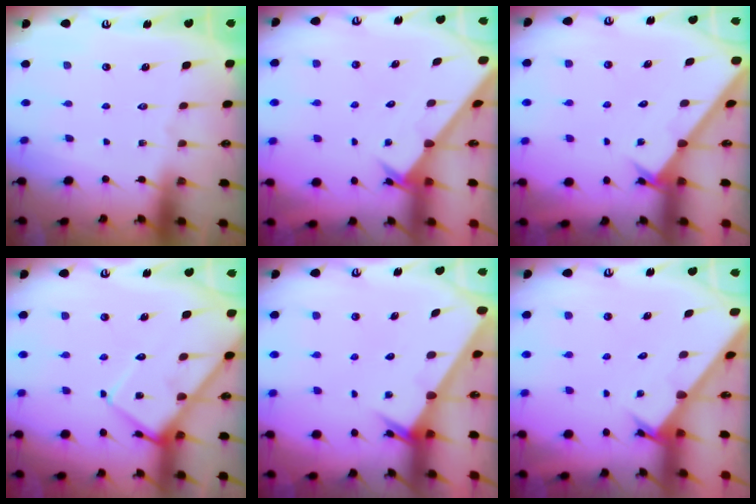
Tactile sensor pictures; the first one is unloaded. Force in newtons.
{"total": 2.5, "press": 2.5, "slide": 0.2}
{"total": 1.9, "press": 1.9, "slide": 0.2}
{"total": 12.1, "press": 12.1, "slide": 1.1}
{"total": 2.5, "press": 2.5, "slide": 0.1}
{"total": 2.6, "press": 2.6, "slide": 0.3}